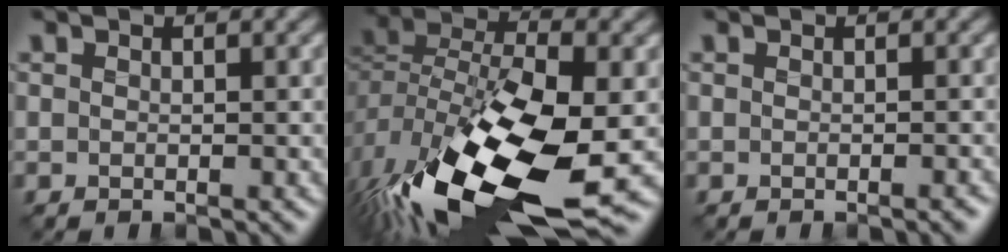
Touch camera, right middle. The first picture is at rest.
{"total": 17.6, "force": [-7.2, 8.3, 13.7], "torque": [-0.291, -0.054, -0.114]}
{"total": 0.6, "force": [-0.5, 0.1, 0.4], "torque": [-0.007, -0.004, -0.008]}